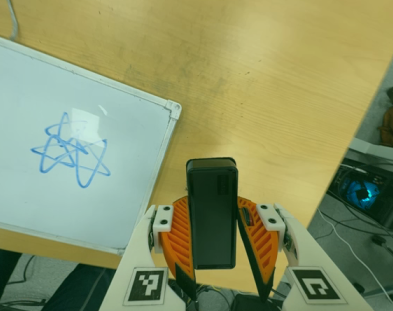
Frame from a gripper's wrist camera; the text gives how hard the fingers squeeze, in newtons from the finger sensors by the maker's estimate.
{"total": 4.9, "left": 4.6, "right": 5.3}